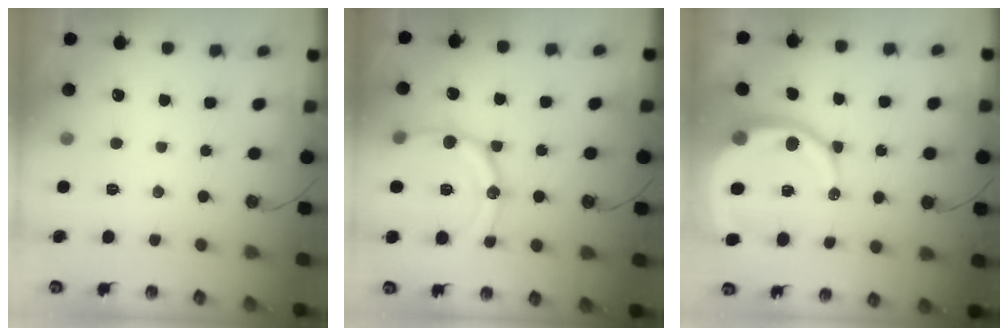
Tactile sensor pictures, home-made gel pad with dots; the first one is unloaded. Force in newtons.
{"total": 17.7, "press": 17.4, "slide": 3.3}
{"total": 14.2, "press": 14.1, "slide": 1.9}